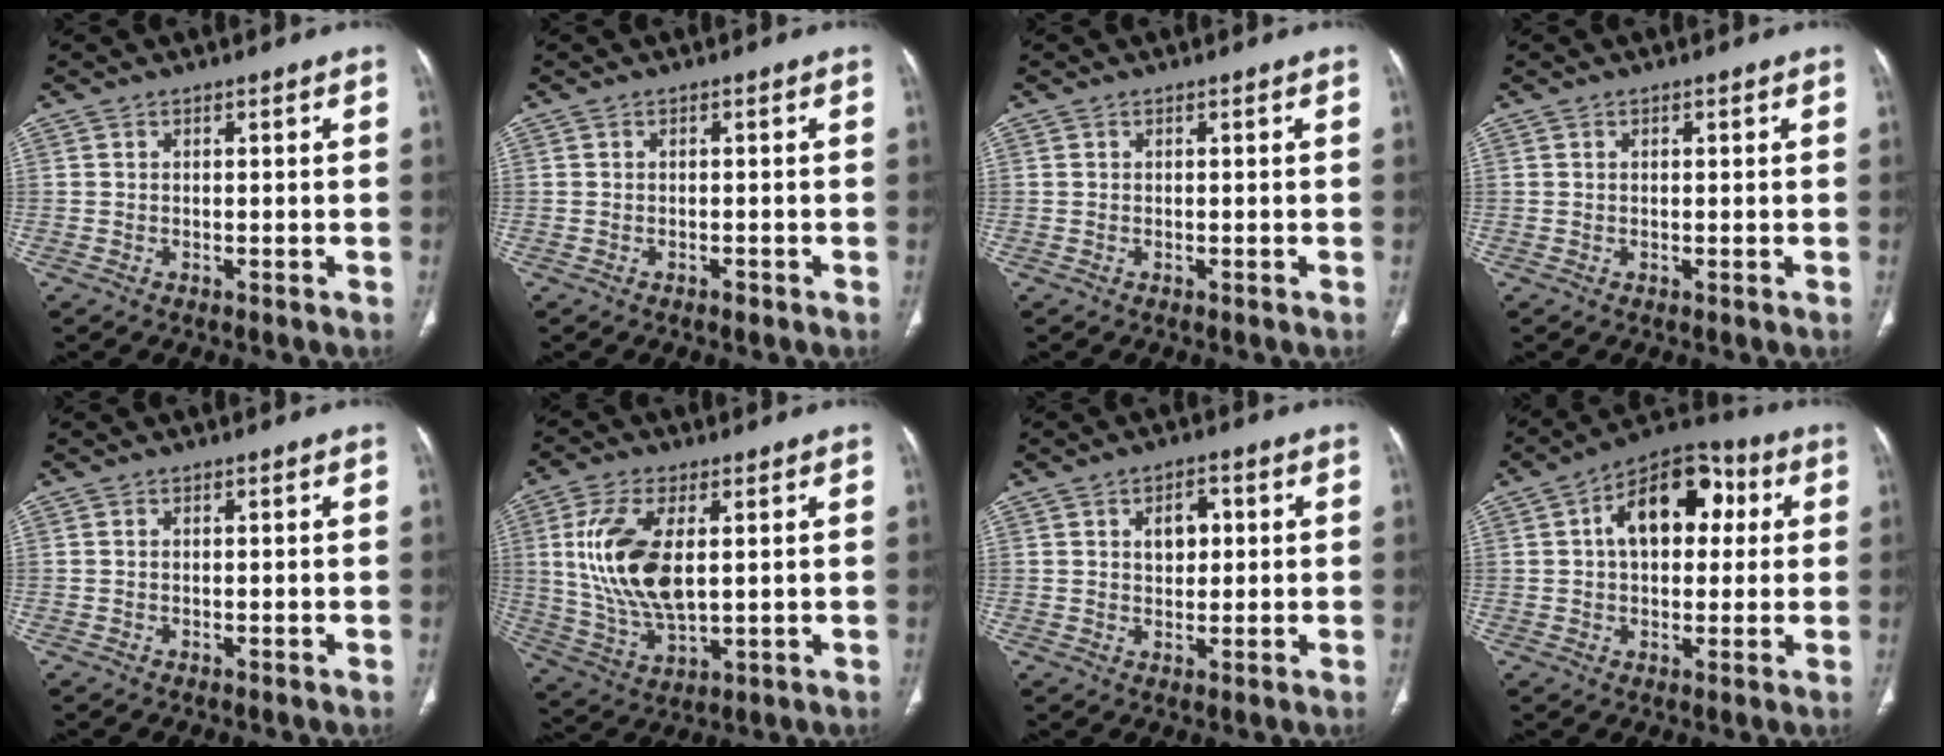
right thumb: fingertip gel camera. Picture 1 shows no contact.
{"total": 0.8, "force": [-0.6, 0.4, 0.4], "torque": [-0.007, 0.001, -0.008]}
{"total": 0.0}
{"total": 0.5, "force": [0.3, 0.2, 0.4], "torque": [-0.006, -0.002, 0.004]}
{"total": 0.0}
{"total": 14.7, "force": [2.5, 7.1, 12.6], "torque": [-0.259, -0.018, 0.058]}
{"total": 4.8, "force": [1.2, 3.1, 3.4], "torque": [-0.037, 0.002, 0.018]}
{"total": 14.8, "force": [3.3, 9.1, 11.2], "torque": [-0.139, 0.026, 0.042]}